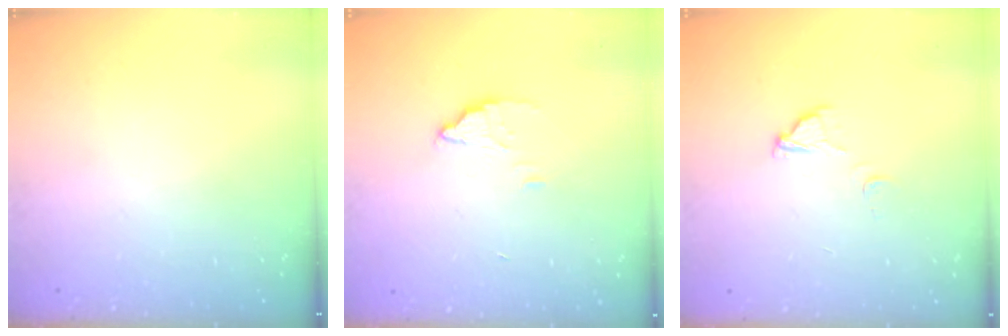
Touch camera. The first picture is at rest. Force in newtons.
{"total": 2.6, "press": 2.6, "slide": 0.2}
{"total": 4.2, "press": 4.1, "slide": 0.3}